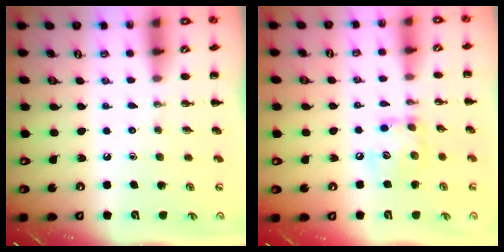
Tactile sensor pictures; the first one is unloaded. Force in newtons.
{"total": 10.1, "press": 10.1, "slide": 0.4}